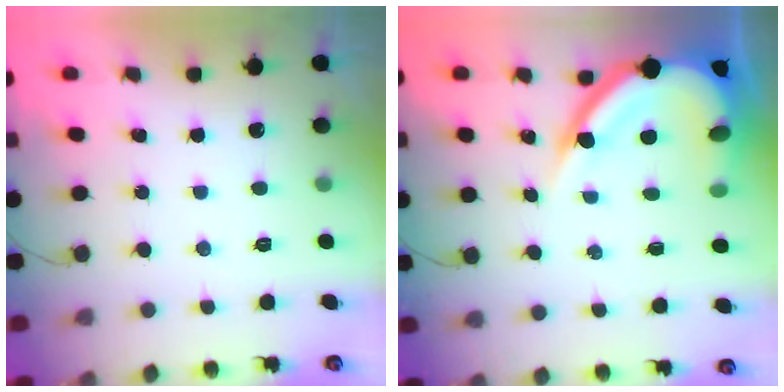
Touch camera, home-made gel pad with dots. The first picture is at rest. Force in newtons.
{"total": 15.6, "press": 15.5, "slide": 1.5}